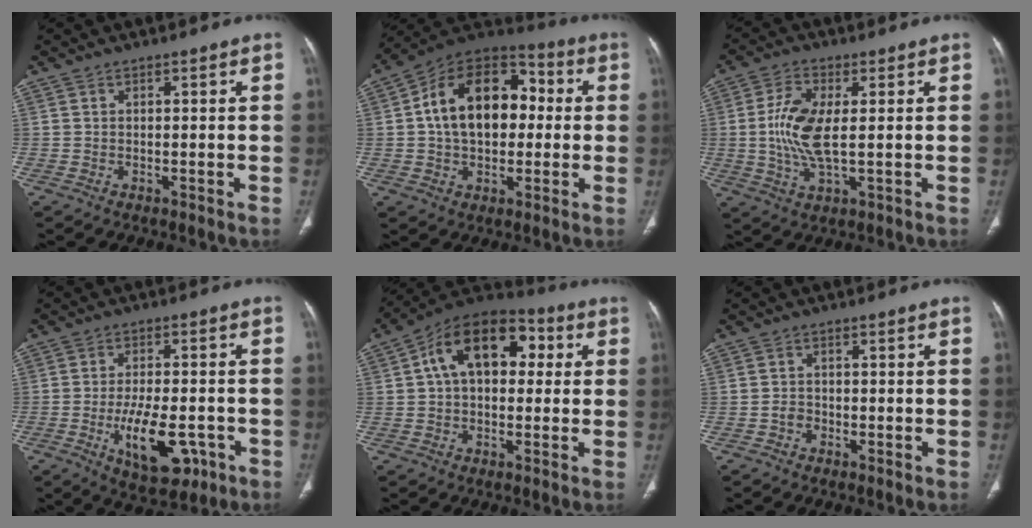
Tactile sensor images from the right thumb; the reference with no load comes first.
{"total": 19.0, "force": [1.7, 12.7, 14.1], "torque": [-0.197, 0.037, 0.021]}
{"total": 9.5, "force": [0.4, 3.9, 8.6], "torque": [-0.191, -0.006, 0.008]}
{"total": 11.9, "force": [-4.3, 5.6, 9.6], "torque": [-0.139, 0.009, -0.058]}
{"total": 16.1, "force": [3.4, 10.2, 11.9], "torque": [-0.155, 0.033, 0.045]}
{"total": 1.6, "force": [-0.8, 1.3, 0.6], "torque": [-0.002, 0.009, -0.018]}